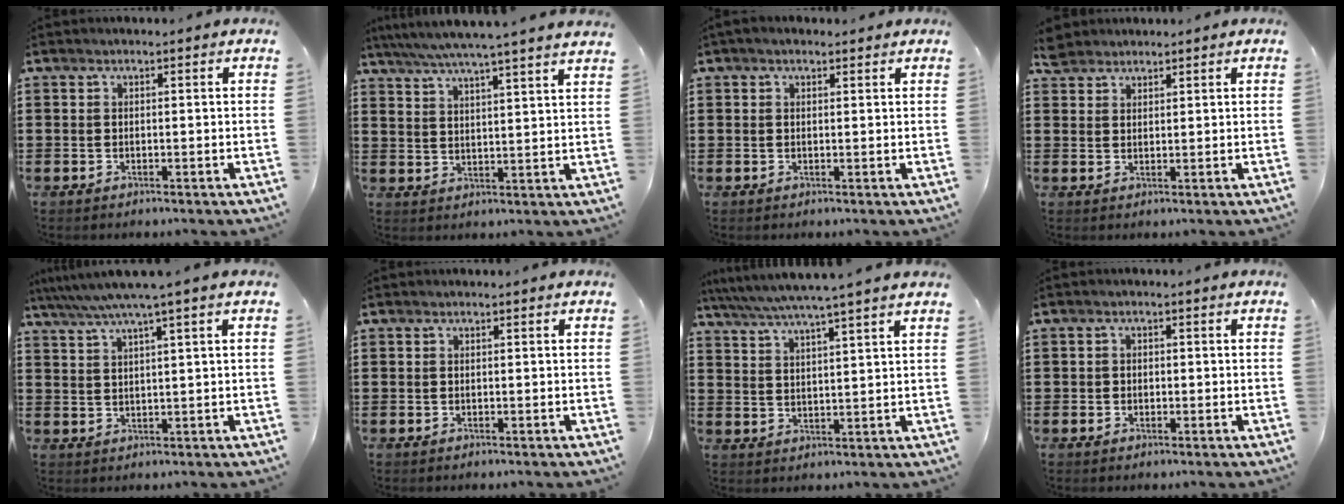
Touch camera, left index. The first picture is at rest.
{"total": 5.4, "force": [4.8, -0.8, 2.4], "torque": [-0.063, -0.026, 0.080]}
{"total": 1.1, "force": [0.7, 0.6, 0.6], "torque": [-0.014, 0.005, 0.014]}
{"total": 2.8, "force": [2.5, 1.2, 0.2], "torque": [-0.012, 0.005, 0.050]}
{"total": 4.4, "force": [2.8, -0.6, 3.4], "torque": [-0.074, -0.010, 0.046]}
{"total": 0.0}
{"total": 5.4, "force": [4.7, -0.8, 2.5], "torque": [-0.065, -0.025, 0.079]}
{"total": 1.1, "force": [-0.2, 1.0, 0.4], "torque": [-0.012, 0.004, -0.006]}